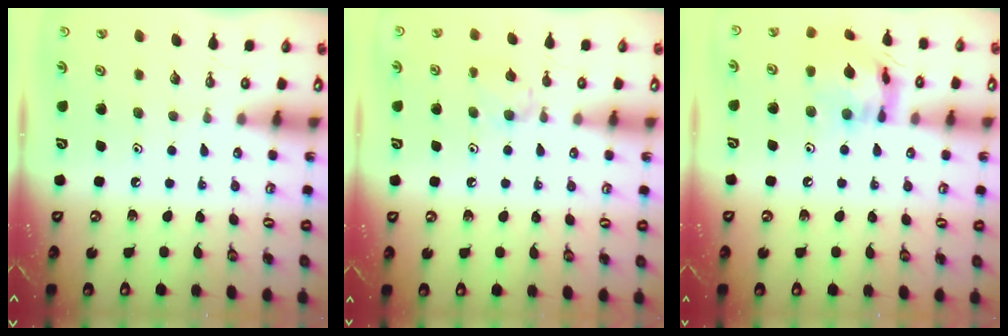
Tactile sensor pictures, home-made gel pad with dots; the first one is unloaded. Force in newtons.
{"total": 7.2, "press": 7.1, "slide": 1.1}
{"total": 13.1, "press": 13.1, "slide": 0.8}